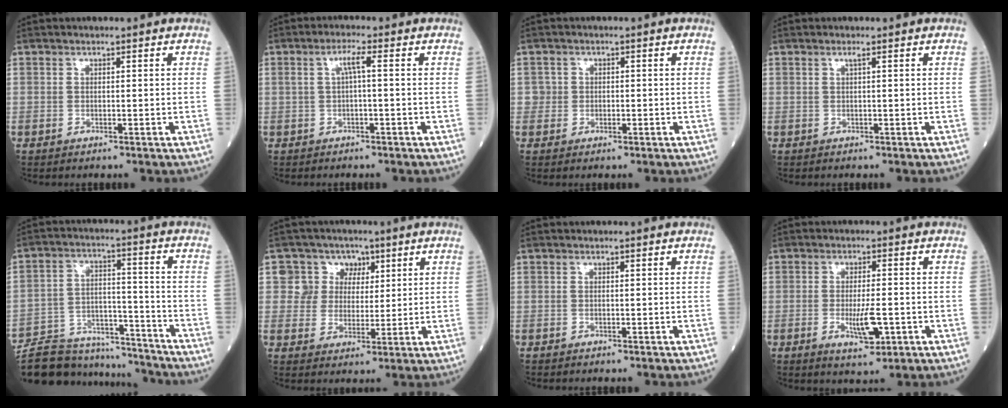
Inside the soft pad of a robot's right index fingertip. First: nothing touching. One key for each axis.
{"total": 2.6, "fx": 0.4, "fy": 0.2, "fz": 2.6, "tx": -0.050, "ty": 0.009, "tz": 0.008}
{"total": 1.6, "fx": -0.1, "fy": 1.6, "fz": 0.0, "tx": 0.009, "ty": 0.007, "tz": -0.006}
{"total": 0.7, "fx": 0.3, "fy": -0.1, "fz": 0.6, "tx": -0.015, "ty": 0.001, "tz": 0.008}
{"total": 18.9, "fx": -17.7, "fy": 4.8, "fz": 4.7, "tx": -0.104, "ty": 0.017, "tz": -0.270}
{"total": 6.2, "fx": 2.3, "fy": 5.7, "fz": 0.3, "tx": 0.007, "ty": 0.018, "tz": 0.039}
{"total": 0.0}
{"total": 5.3, "fx": -1.5, "fy": 1.3, "fz": 4.9, "tx": -0.085, "ty": -0.006, "tz": -0.020}